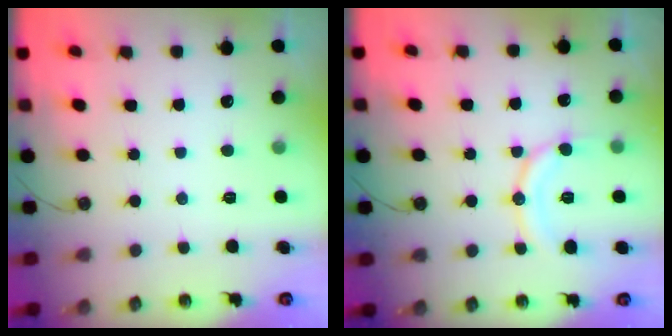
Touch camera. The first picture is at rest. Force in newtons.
{"total": 11.7, "press": 11.7, "slide": 1.0}